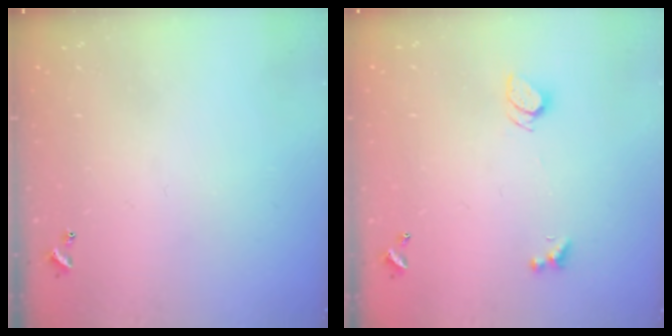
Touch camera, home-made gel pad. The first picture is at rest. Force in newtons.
{"total": 2.5, "press": 2.4, "slide": 0.6}